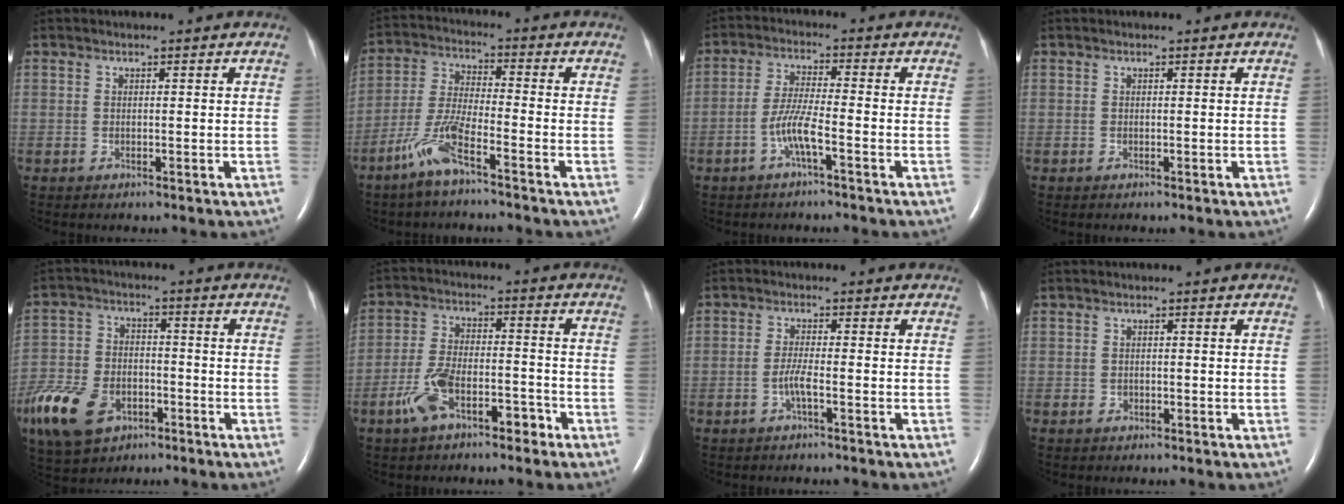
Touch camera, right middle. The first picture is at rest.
{"total": 7.7, "force": [-5.0, 0.7, 5.8], "torque": [-0.134, -0.008, -0.106]}
{"total": 4.9, "force": [-2.3, 0.0, 4.4], "torque": [-0.094, 0.001, -0.047]}
{"total": 0.0}
{"total": 16.9, "force": [-8.5, 10.6, 10.0], "torque": [-0.254, -0.008, -0.147]}
{"total": 8.3, "force": [-4.9, 3.4, 5.7], "torque": [-0.121, 0.013, -0.088]}
{"total": 2.4, "force": [-1.1, -0.1, 2.1], "torque": [-0.045, -0.001, -0.025]}
{"total": 0.8, "force": [-0.5, 0.7, 0.2], "torque": [-0.005, 0.002, -0.008]}